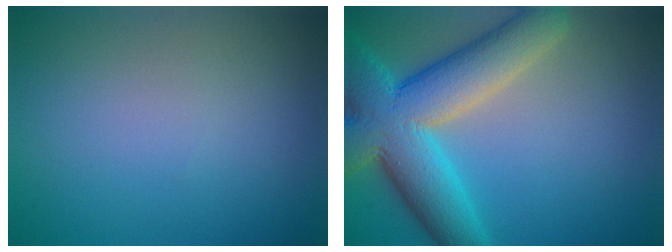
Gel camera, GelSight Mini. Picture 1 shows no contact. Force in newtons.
{"total": 10.7, "press": 10.6, "slide": 0.6}